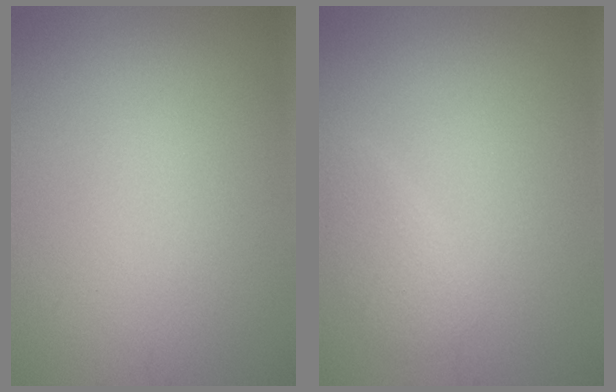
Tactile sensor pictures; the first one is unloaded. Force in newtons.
{"total": 1.6, "press": 1.6, "slide": 0.2}